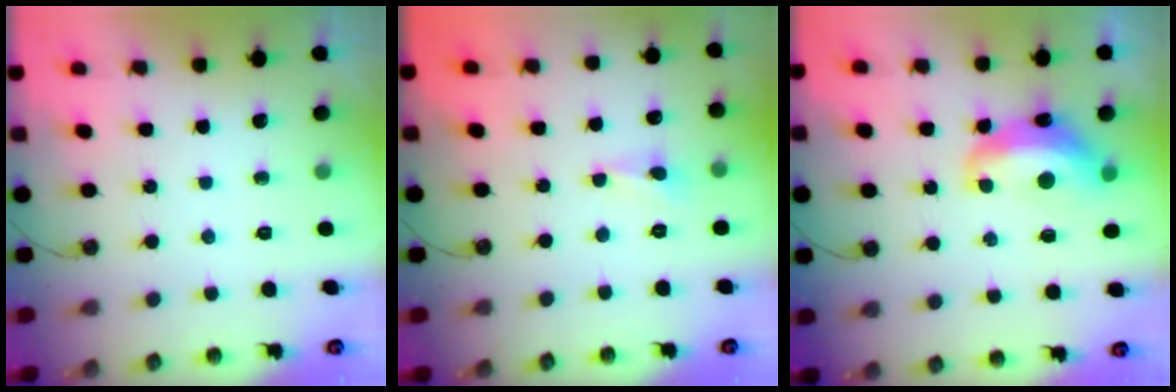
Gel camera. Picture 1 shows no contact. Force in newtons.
{"total": 0.9, "press": 0.8, "slide": 0.2}
{"total": 5.6, "press": 5.5, "slide": 0.9}